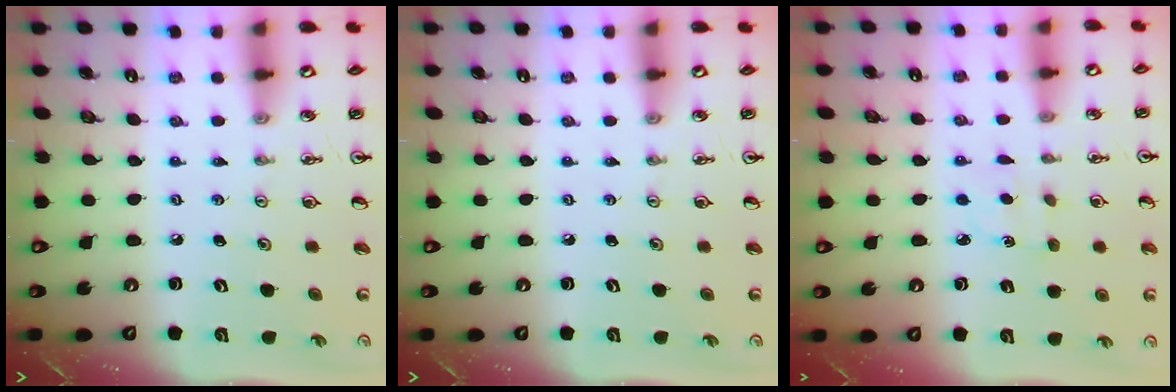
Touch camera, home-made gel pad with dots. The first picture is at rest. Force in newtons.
{"total": 0.0}
{"total": 3.7, "press": 3.6, "slide": 0.4}